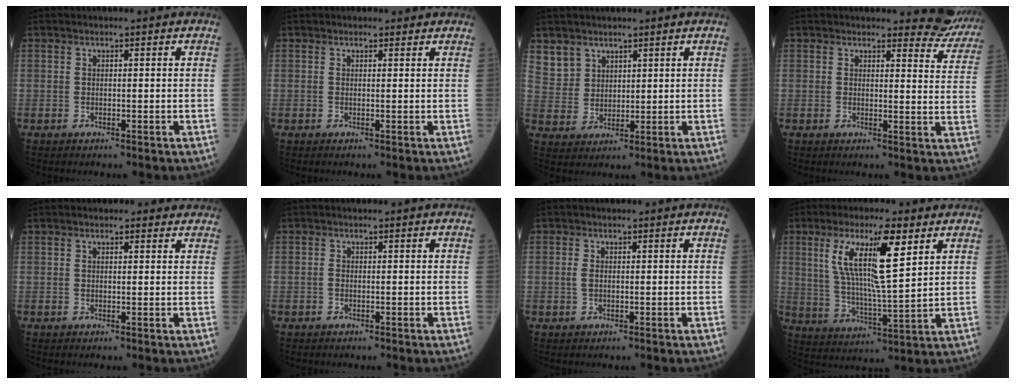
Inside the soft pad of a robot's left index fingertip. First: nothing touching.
{"total": 1.0, "force": [0.9, 0.6, 0.0], "torque": [-0.005, 0.002, 0.007]}
{"total": 5.0, "force": [3.5, 3.5, 0.0], "torque": [0.006, -0.002, 0.077]}
{"total": 7.3, "force": [7.2, 1.3, -0.4], "torque": [0.028, -0.050, 0.057]}
{"total": 2.5, "force": [2.0, 1.0, 1.2], "torque": [-0.016, 0.014, 0.020]}
{"total": 0.6, "force": [-0.3, 0.5, 0.2], "torque": [-0.004, 0.002, -0.006]}
{"total": 1.1, "force": [-0.1, 0.8, 0.7], "torque": [-0.022, -0.001, -0.001]}
{"total": 12.8, "force": [5.5, 1.4, 11.5], "torque": [-0.227, 0.004, 0.102]}